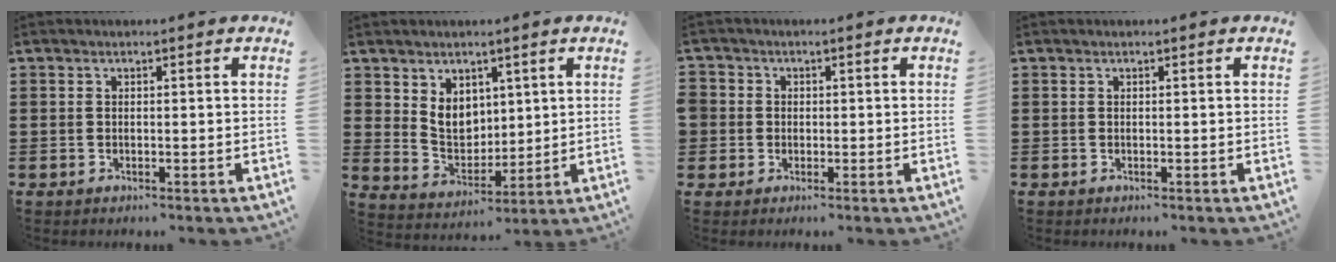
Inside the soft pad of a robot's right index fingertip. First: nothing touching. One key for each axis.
{"total": 5.8, "fx": 2.4, "fy": 4.6, "fz": 2.6, "tx": -0.052, "ty": 0.003, "tz": 0.045}
{"total": 1.9, "fx": -0.2, "fy": 1.9, "fz": 0.1, "tx": -0.011, "ty": 0.008, "tz": -0.008}
{"total": 0.0}